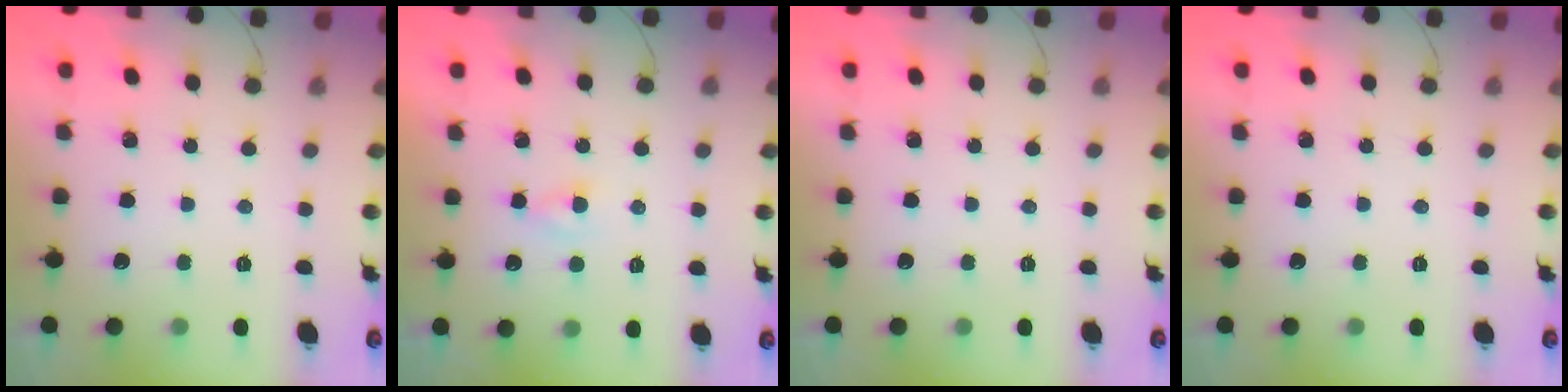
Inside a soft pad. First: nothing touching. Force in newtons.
{"total": 1.6, "press": 1.4, "slide": 0.8}
{"total": 0.0}
{"total": 0.0}